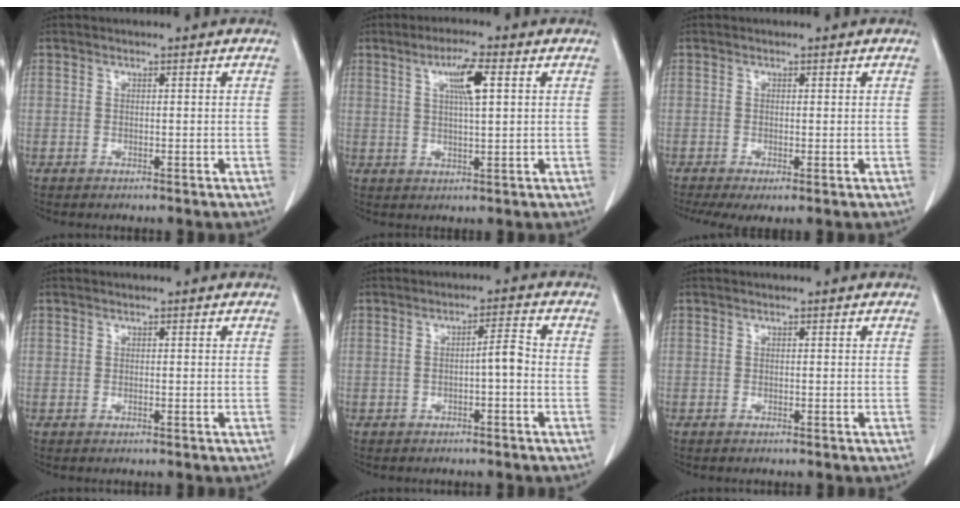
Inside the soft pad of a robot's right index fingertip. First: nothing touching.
{"total": 5.8, "force": [2.1, 0.5, 5.4], "torque": [-0.098, 0.002, 0.035]}
{"total": 3.9, "force": [-2.0, 1.5, 3.1], "torque": [-0.058, -0.015, -0.034]}
{"total": 0.0}
{"total": 3.1, "force": [-0.7, 0.4, 2.9], "torque": [-0.044, 0.010, -0.010]}
{"total": 0.0}